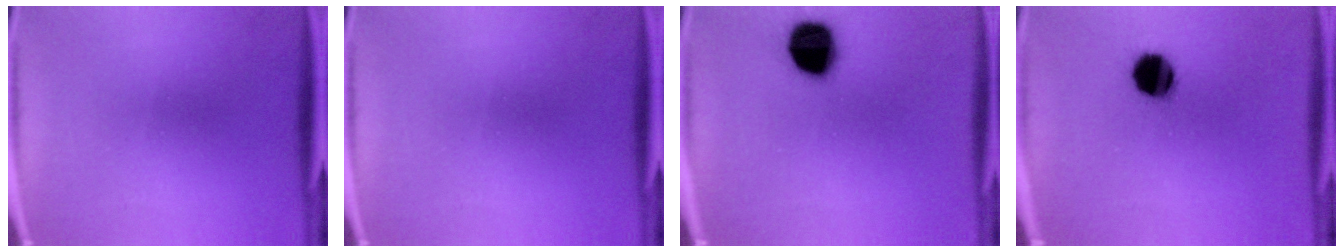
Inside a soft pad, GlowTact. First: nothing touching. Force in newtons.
{"total": 0.0}
{"total": 19.4}
{"total": 12.6}